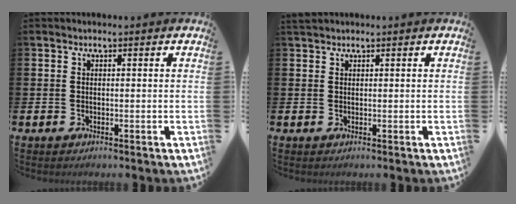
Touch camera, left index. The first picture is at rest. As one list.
[{"total": 1.1, "force": [1.0, 0.3, 0.1], "torque": [-0.001, 0.002, 0.019]}]